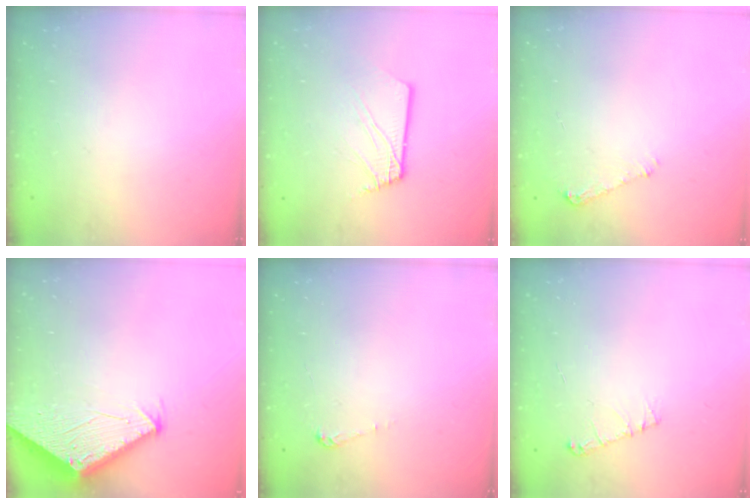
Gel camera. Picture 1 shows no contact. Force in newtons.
{"total": 2.5, "press": 2.5, "slide": 0.3}
{"total": 5.3, "press": 5.2, "slide": 0.6}
{"total": 2.8, "press": 2.8, "slide": 0.1}
{"total": 3.9, "press": 3.9, "slide": 0.3}
{"total": 5.9, "press": 5.9, "slide": 0.7}